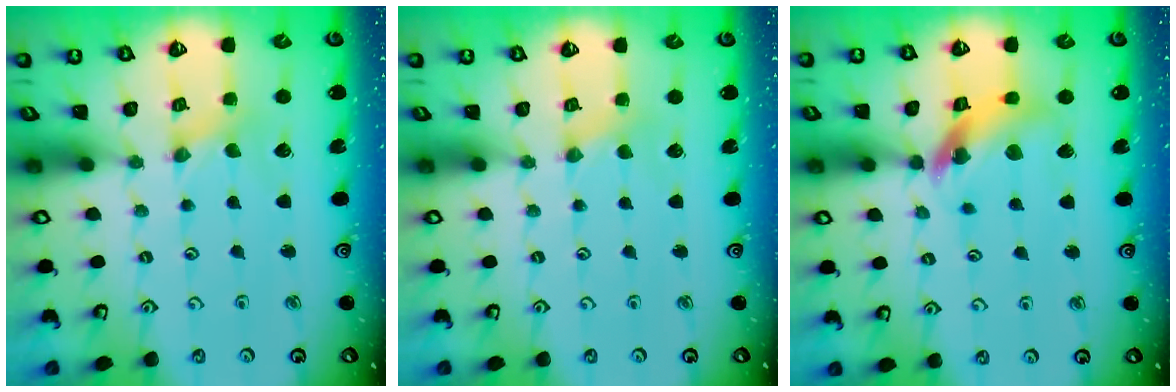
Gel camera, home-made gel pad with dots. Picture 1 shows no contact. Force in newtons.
{"total": 2.2, "press": 2.2, "slide": 0.4}
{"total": 13.1, "press": 13.0, "slide": 1.7}